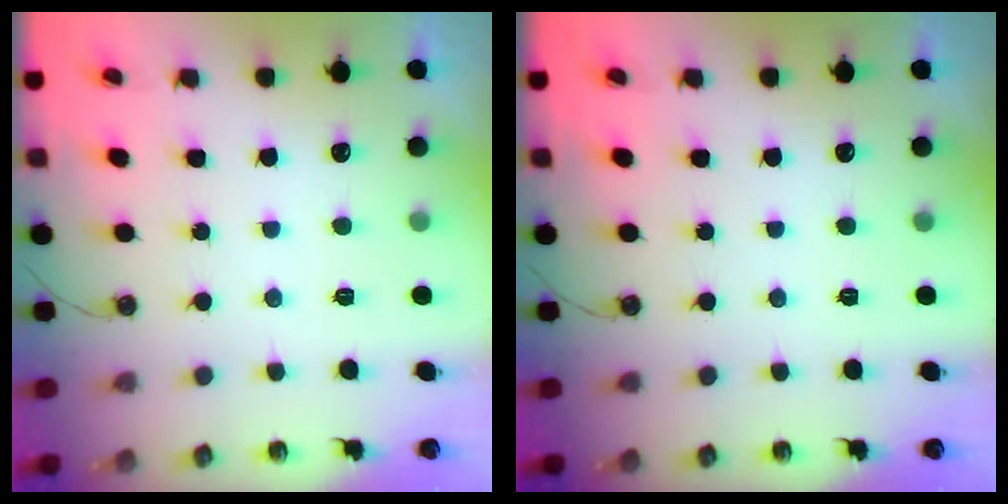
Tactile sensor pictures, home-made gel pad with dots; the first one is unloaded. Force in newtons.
{"total": 0.0}